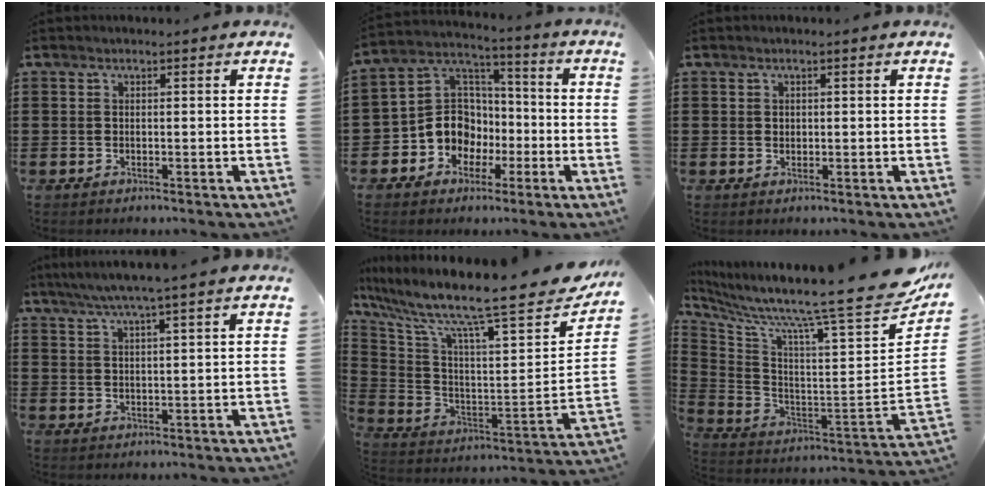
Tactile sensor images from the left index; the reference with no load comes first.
{"total": 9.4, "force": [-2.6, 8.5, 2.9], "torque": [-0.098, 0.010, -0.048]}
{"total": 0.7, "force": [0.4, 0.5, 0.3], "torque": [-0.008, 0.004, 0.007]}
{"total": 4.2, "force": [3.5, -0.6, 2.4], "torque": [-0.055, -0.011, 0.060]}
{"total": 11.9, "force": [9.6, 1.1, 7.0], "torque": [-0.148, -0.083, 0.146]}
{"total": 12.5, "force": [10.2, -0.1, 7.1], "torque": [-0.136, -0.100, 0.152]}